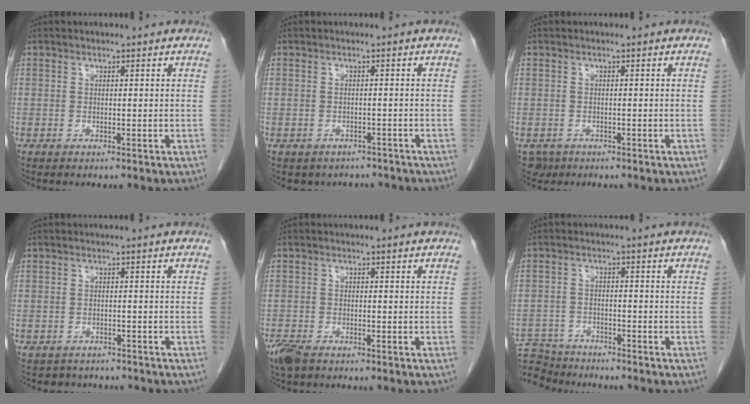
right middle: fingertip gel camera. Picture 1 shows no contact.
{"total": 5.1, "force": [-4.4, 2.6, 0.2], "torque": [0.003, 0.008, -0.051]}
{"total": 2.0, "force": [-1.3, 1.5, 0.3], "torque": [-0.006, 0.003, -0.018]}
{"total": 4.0, "force": [-3.6, 1.8, 0.2], "torque": [-0.007, 0.004, -0.046]}
{"total": 4.1, "force": [-3.1, 1.4, 2.2], "torque": [-0.050, -0.010, -0.055]}
{"total": 8.9, "force": [-8.6, 2.3, 1.0], "torque": [-0.026, 0.005, -0.149]}